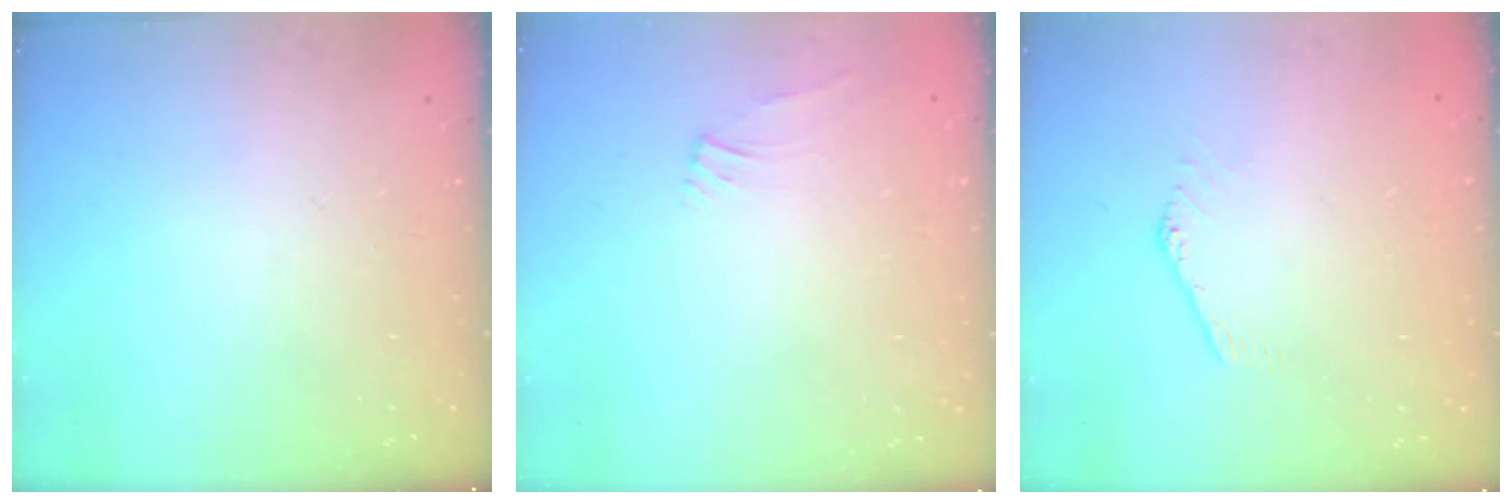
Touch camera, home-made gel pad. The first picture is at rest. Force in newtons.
{"total": 0.6, "press": 0.5, "slide": 0.4}
{"total": 1.6, "press": 1.6, "slide": 0.0}